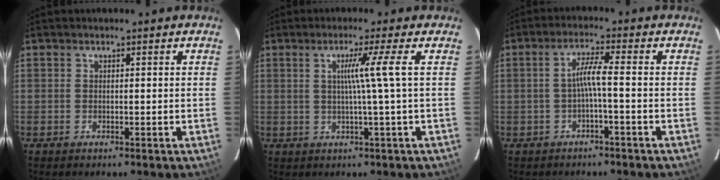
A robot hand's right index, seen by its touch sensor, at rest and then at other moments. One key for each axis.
{"total": 4.9, "fx": 0.5, "fy": -2.3, "fz": 4.3, "tx": -0.066, "ty": -0.007, "tz": 0.010}
{"total": 3.4, "fx": -1.3, "fy": -0.5, "fz": 3.1, "tx": -0.066, "ty": 0.005, "tz": -0.023}